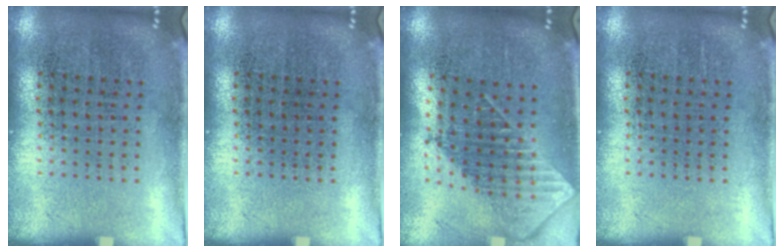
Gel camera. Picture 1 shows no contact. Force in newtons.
{"total": 0.0}
{"total": 1.9, "press": 1.5, "slide": 1.2}
{"total": 0.0}